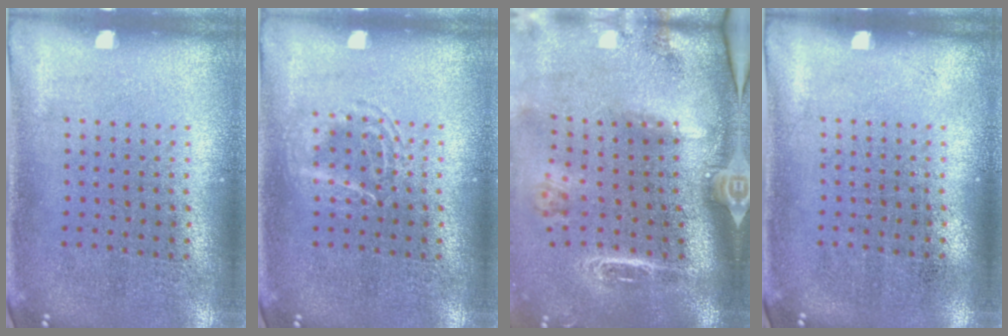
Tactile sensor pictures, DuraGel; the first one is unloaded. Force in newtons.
{"total": 1.6, "press": 1.6, "slide": 0.2}
{"total": 2.8, "press": 2.0, "slide": 2.0}
{"total": 0.0}